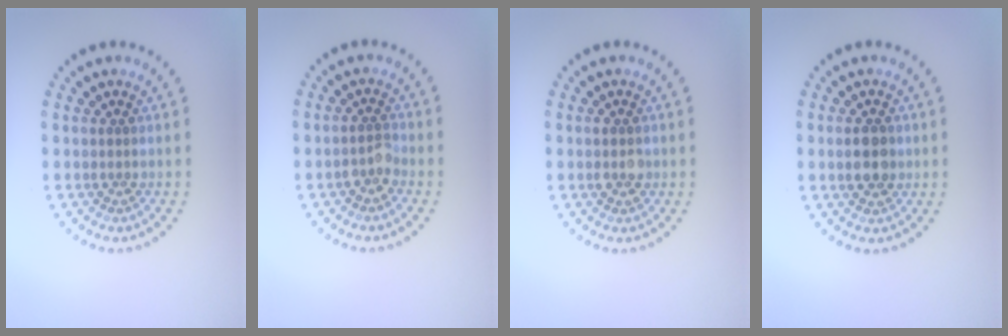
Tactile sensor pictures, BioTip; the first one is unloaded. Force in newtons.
{"total": 1.6, "press": 1.3, "slide": 0.9}
{"total": 1.9, "press": 1.9, "slide": 0.1}
{"total": 2.6, "press": 2.6, "slide": 0.3}